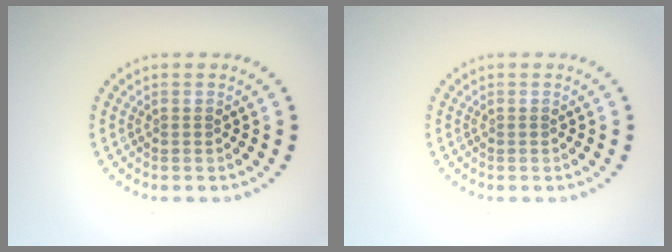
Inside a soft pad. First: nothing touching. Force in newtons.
{"total": 0.0}